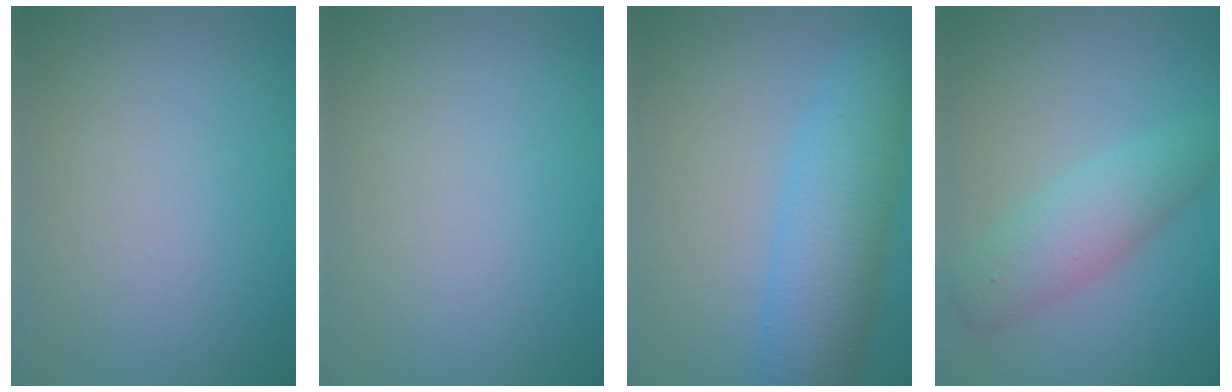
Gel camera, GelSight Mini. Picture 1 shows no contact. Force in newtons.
{"total": 0.0}
{"total": 6.5, "press": 6.5, "slide": 0.1}
{"total": 3.9, "press": 3.9, "slide": 0.0}